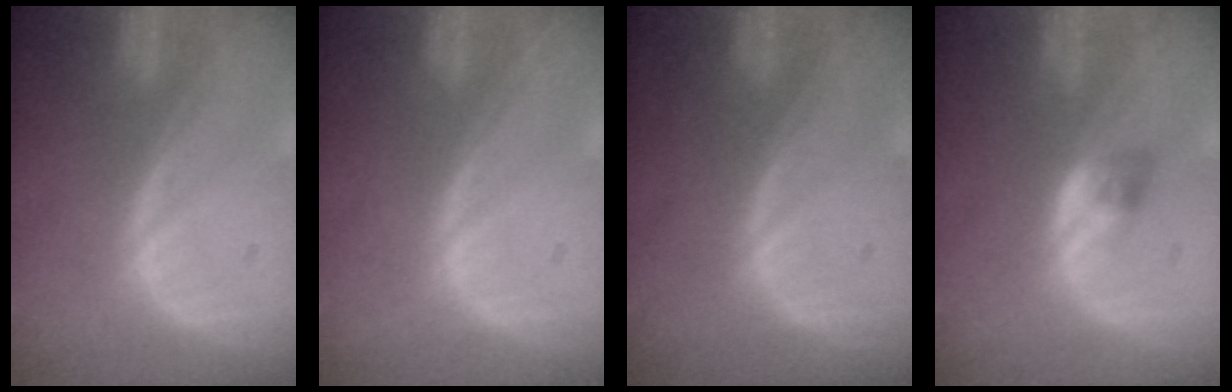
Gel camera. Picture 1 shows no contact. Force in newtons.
{"total": 0.0}
{"total": 0.0}
{"total": 2.7, "press": 2.4, "slide": 1.2}